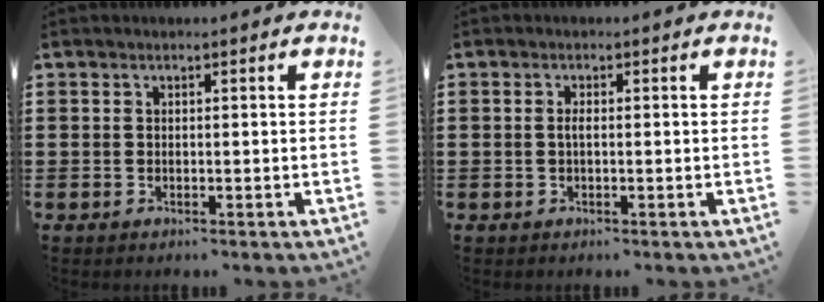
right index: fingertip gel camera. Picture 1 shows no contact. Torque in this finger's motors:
{"motor_torque": [0.26, -0.12, 0.20, 0.06]}